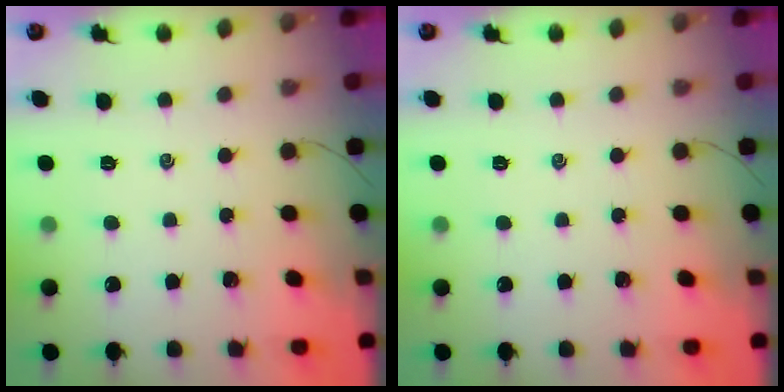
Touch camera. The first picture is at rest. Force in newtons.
{"total": 0.0}